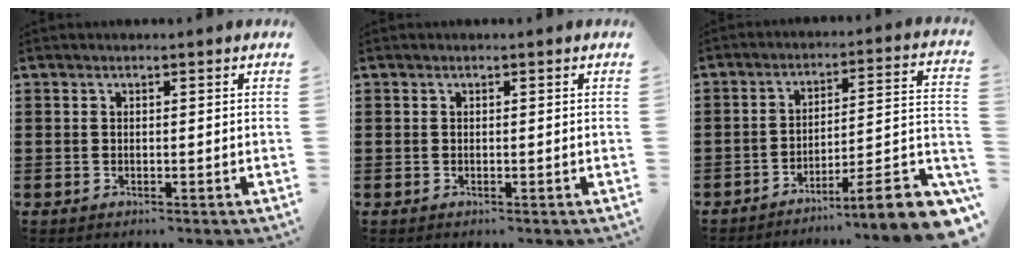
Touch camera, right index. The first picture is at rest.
{"total": 0.0}
{"total": 7.9, "force": [-5.7, 0.1, 5.4], "torque": [-0.083, -0.008, -0.112]}